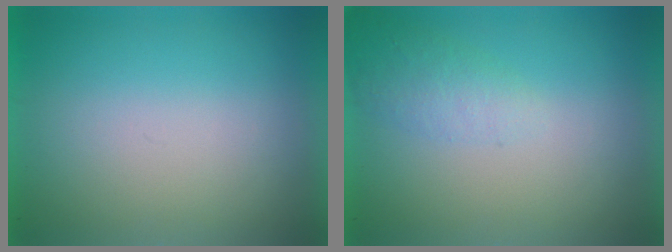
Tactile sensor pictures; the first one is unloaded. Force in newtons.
{"total": 2.0}